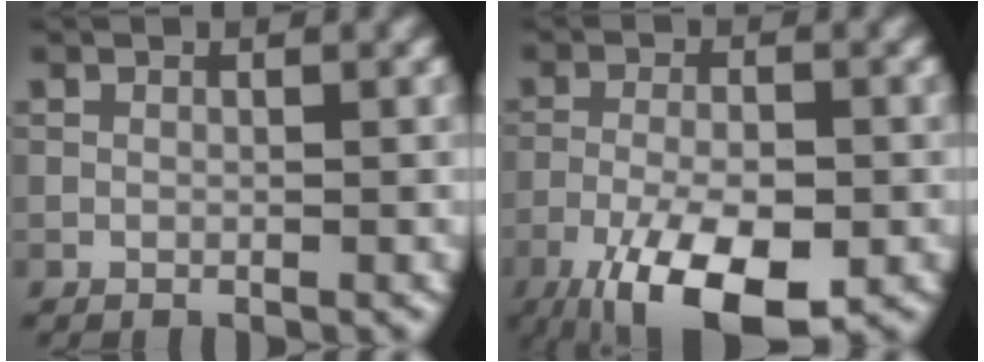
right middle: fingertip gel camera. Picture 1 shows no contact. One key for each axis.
{"total": 10.1, "fx": -5.6, "fy": 3.7, "fz": 7.6, "tx": -0.146, "ty": -0.021, "tz": -0.095}